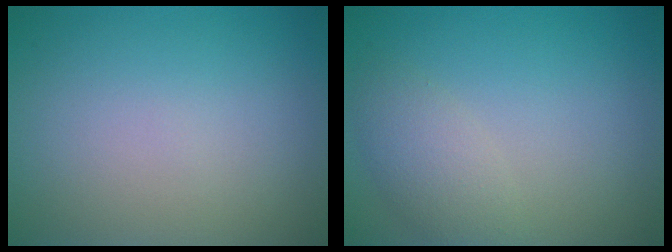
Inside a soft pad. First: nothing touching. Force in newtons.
{"total": 2.6, "press": 2.6, "slide": 0.1}